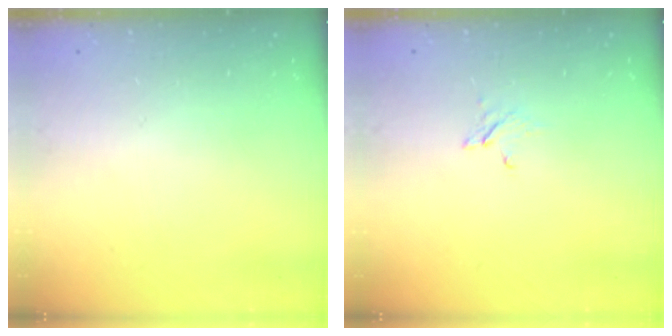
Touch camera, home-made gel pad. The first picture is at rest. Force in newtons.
{"total": 2.8, "press": 2.8, "slide": 0.3}